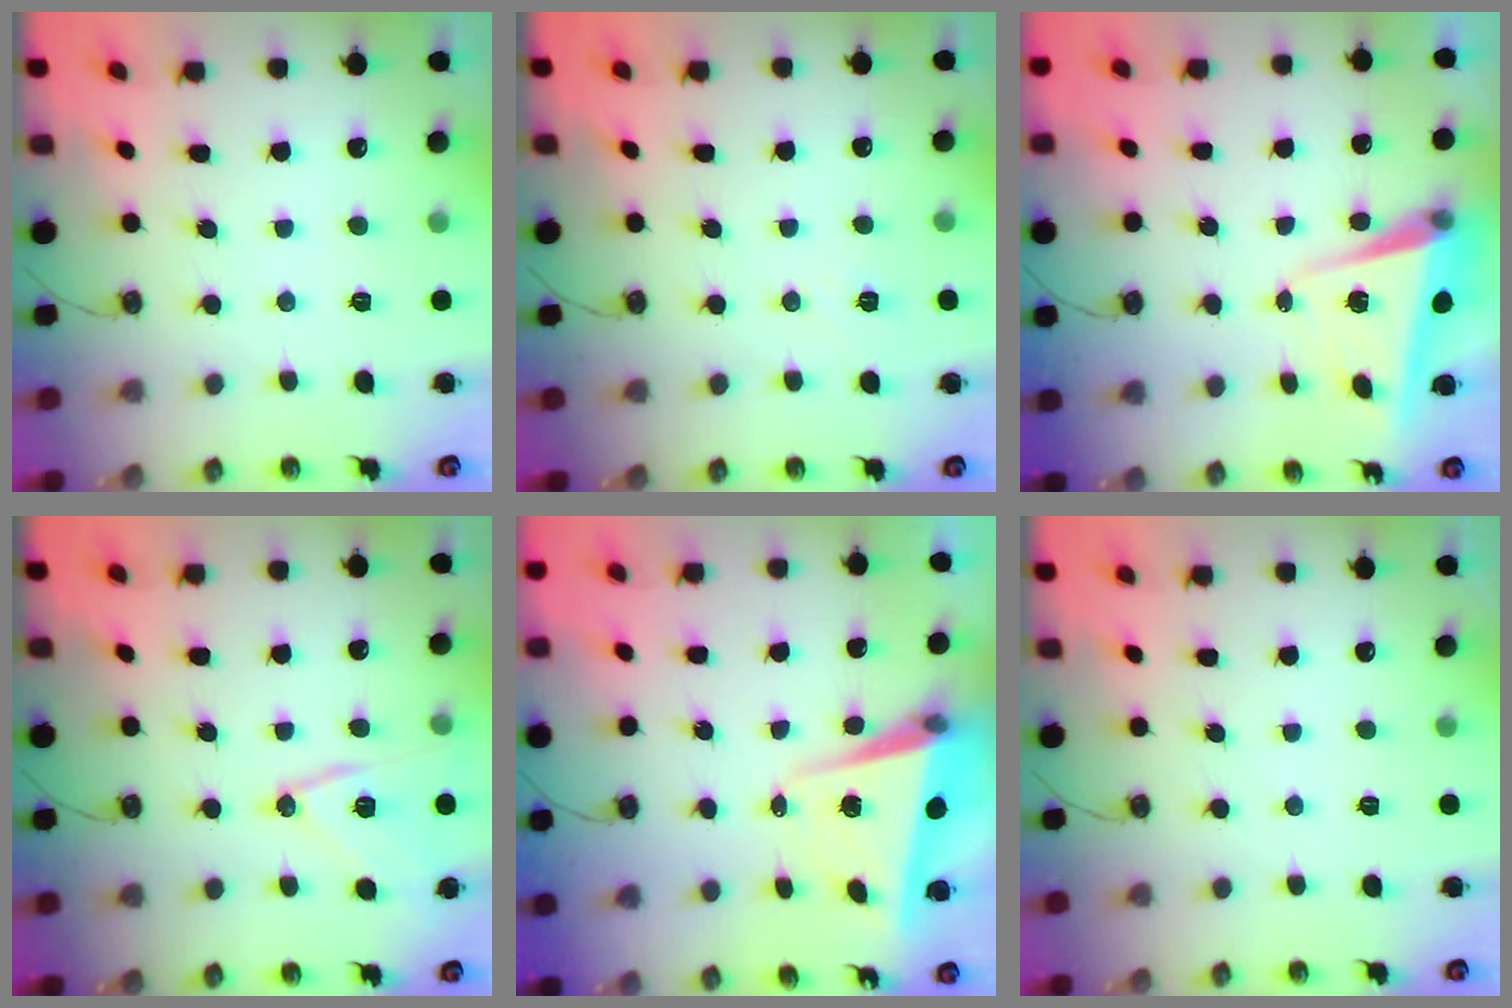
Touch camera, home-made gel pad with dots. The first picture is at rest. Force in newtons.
{"total": 4.1, "press": 3.2, "slide": 2.6}
{"total": 5.3, "press": 5.2, "slide": 1.1}
{"total": 12.8, "press": 12.8, "slide": 0.5}
{"total": 5.3, "press": 4.9, "slide": 2.1}
{"total": 0.0}